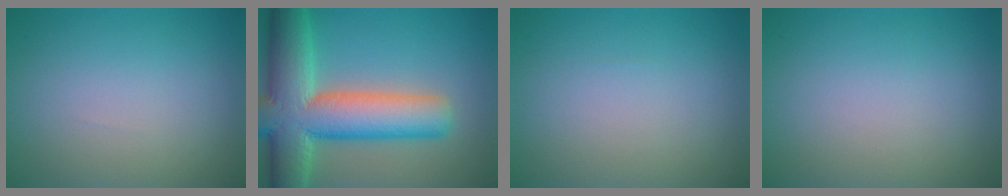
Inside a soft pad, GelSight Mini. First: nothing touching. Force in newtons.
{"total": 12.5, "press": 12.4, "slide": 0.7}
{"total": 0.0}
{"total": 0.0}